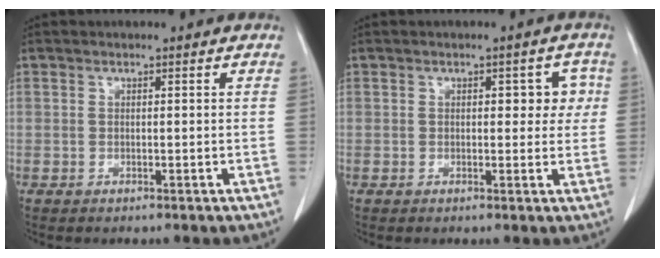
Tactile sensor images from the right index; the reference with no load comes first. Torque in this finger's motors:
{"motor_torque": [0.03, -0.02, 0.05, 0.00]}